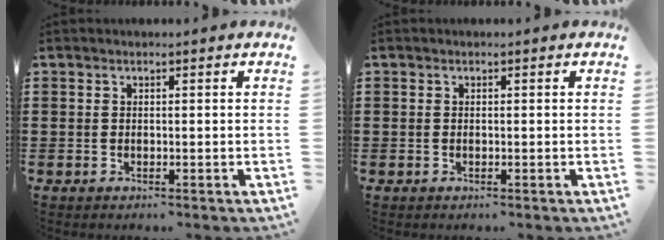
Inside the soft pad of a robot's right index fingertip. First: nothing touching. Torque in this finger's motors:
{"motor_torque": [-0.01, 2.13, 0.01, 0.00]}